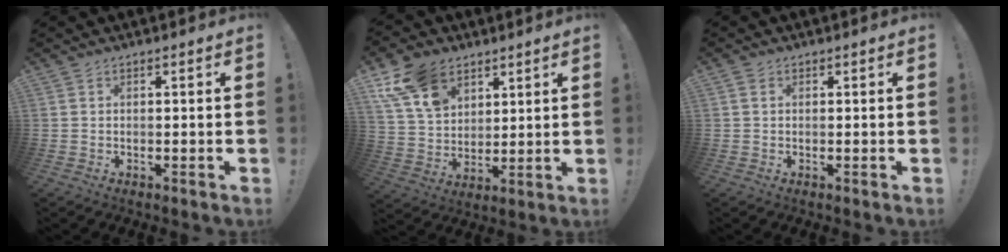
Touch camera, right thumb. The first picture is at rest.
{"total": 15.0, "force": [8.7, 10.2, 6.9], "torque": [-0.128, -0.037, 0.172]}
{"total": 1.1, "force": [0.4, 0.9, 0.5], "torque": [-0.017, 0.006, 0.009]}